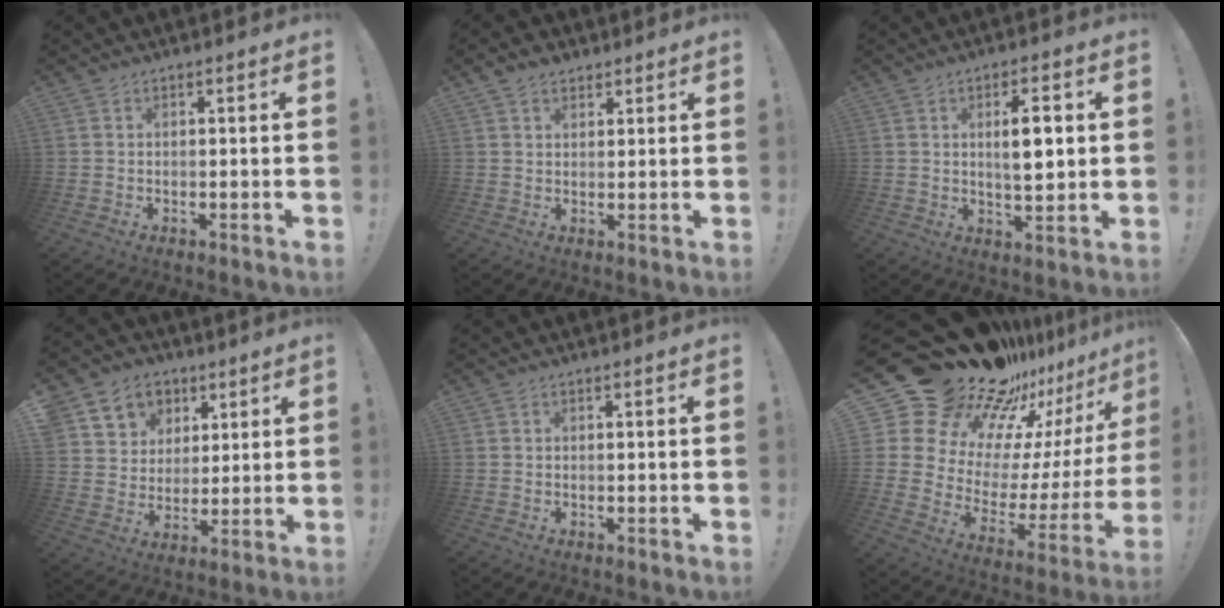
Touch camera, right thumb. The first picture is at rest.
{"total": 3.7, "force": [2.6, 2.4, 1.2], "torque": [-0.021, -0.008, 0.048]}
{"total": 7.8, "force": [1.3, 2.7, 7.2], "torque": [-0.107, -0.003, 0.015]}
{"total": 9.3, "force": [4.3, 8.1, 1.3], "torque": [-0.022, -0.029, 0.090]}
{"total": 0.0}
{"total": 22.9, "force": [17.1, 11.8, 9.6], "torque": [-0.142, -0.162, 0.344]}